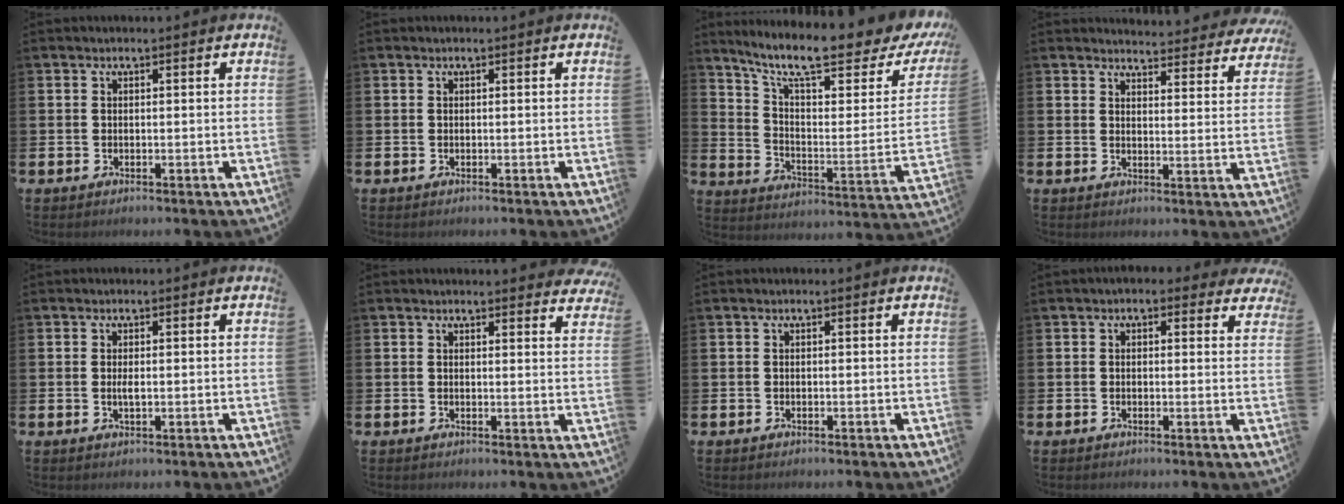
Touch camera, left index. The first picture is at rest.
{"total": 0.0}
{"total": 11.5, "force": [9.3, 2.2, 6.4], "torque": [-0.139, -0.070, 0.151]}
{"total": 4.2, "force": [4.1, 0.5, 0.1], "torque": [-0.007, -0.033, 0.072]}
{"total": 1.3, "force": [0.0, 0.4, 1.3], "torque": [-0.023, 0.002, -0.001]}
{"total": 2.0, "force": [2.0, 0.3, 0.0], "torque": [0.005, -0.009, 0.034]}
{"total": 0.0}
{"total": 1.6, "force": [1.2, 0.9, 0.3], "torque": [-0.008, 0.002, 0.019]}